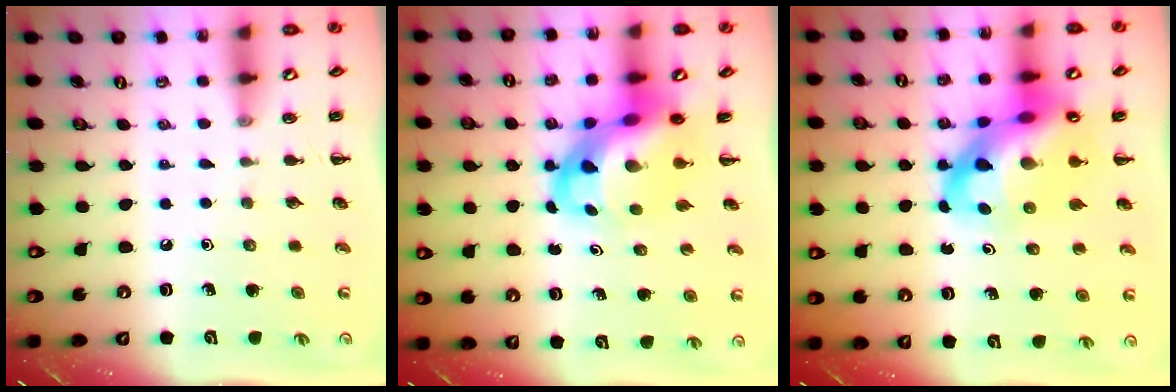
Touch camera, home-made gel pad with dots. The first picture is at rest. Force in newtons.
{"total": 9.0, "press": 8.5, "slide": 2.7}
{"total": 18.7, "press": 18.0, "slide": 4.9}